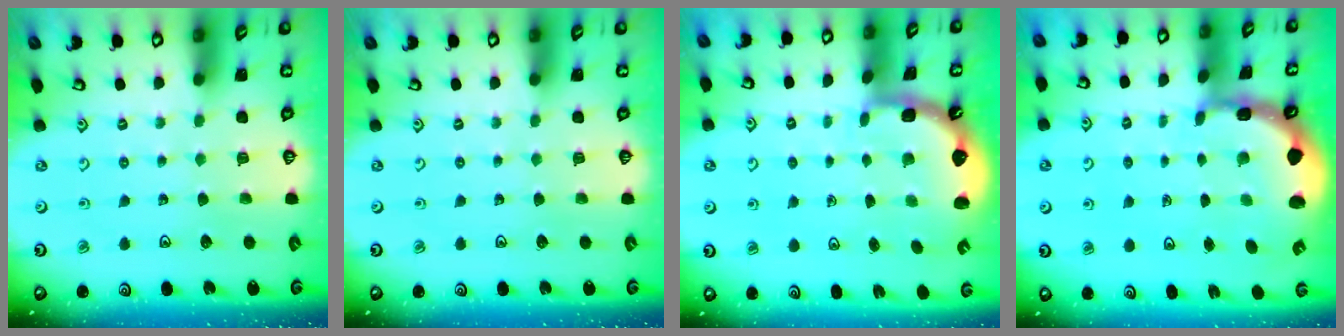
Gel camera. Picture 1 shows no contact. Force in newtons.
{"total": 0.0}
{"total": 2.5, "press": 1.7, "slide": 1.8}
{"total": 2.2, "press": 2.0, "slide": 1.0}